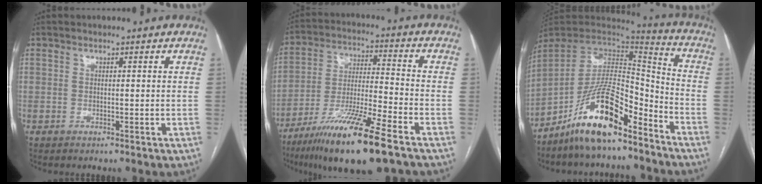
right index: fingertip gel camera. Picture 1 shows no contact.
{"total": 16.0, "force": [-10.3, 0.5, 12.3], "torque": [-0.241, -0.038, -0.186]}
{"total": 15.8, "force": [-11.1, 4.0, 10.5], "torque": [-0.188, 0.017, -0.200]}